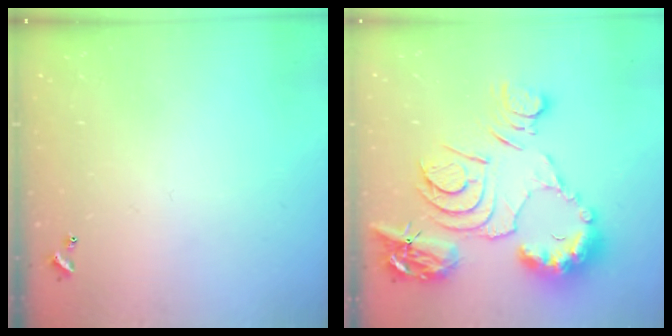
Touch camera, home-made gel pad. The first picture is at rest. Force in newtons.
{"total": 17.6, "press": 17.5, "slide": 2.1}